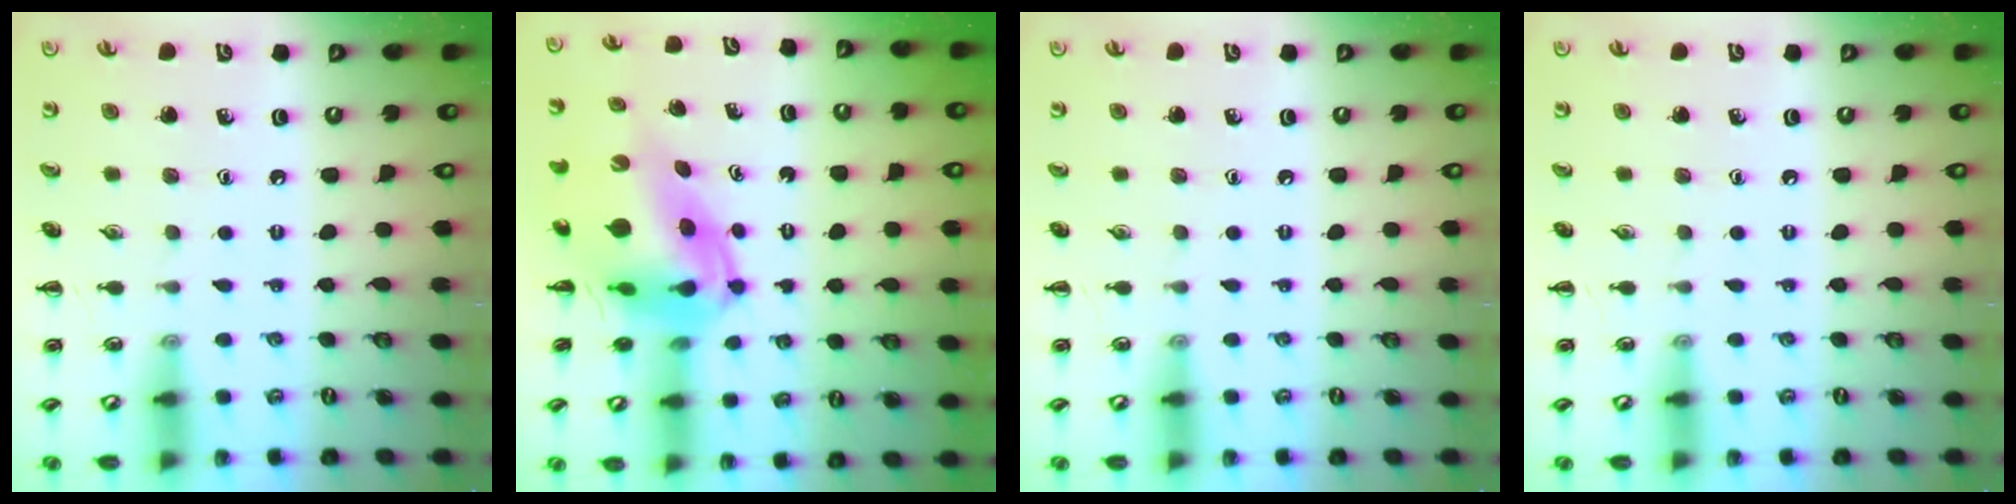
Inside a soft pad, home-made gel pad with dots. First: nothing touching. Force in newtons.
{"total": 8.6, "press": 8.2, "slide": 2.5}
{"total": 0.0}
{"total": 0.0}